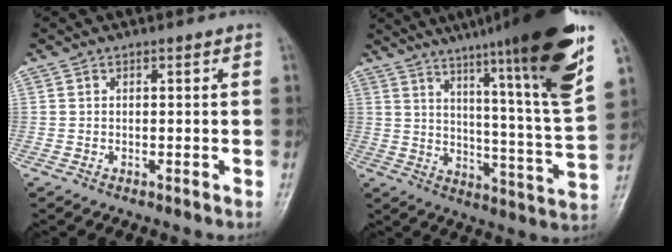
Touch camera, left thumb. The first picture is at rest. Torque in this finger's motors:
{"motor_torque": [3.00, 1.71, 1.91, -0.87, 0.31]}